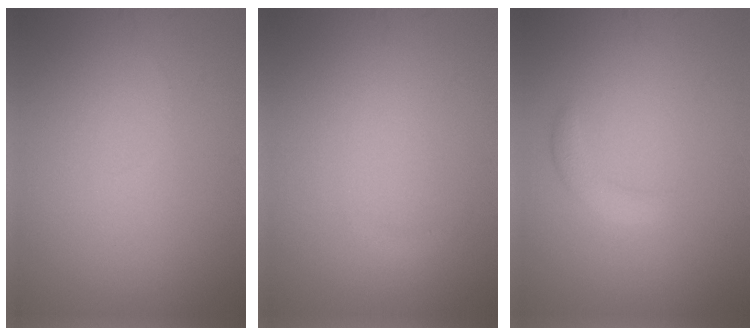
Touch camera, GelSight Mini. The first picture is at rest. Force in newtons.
{"total": 0.5, "press": 0.5, "slide": 0.0}
{"total": 1.7, "press": 1.7, "slide": 0.1}